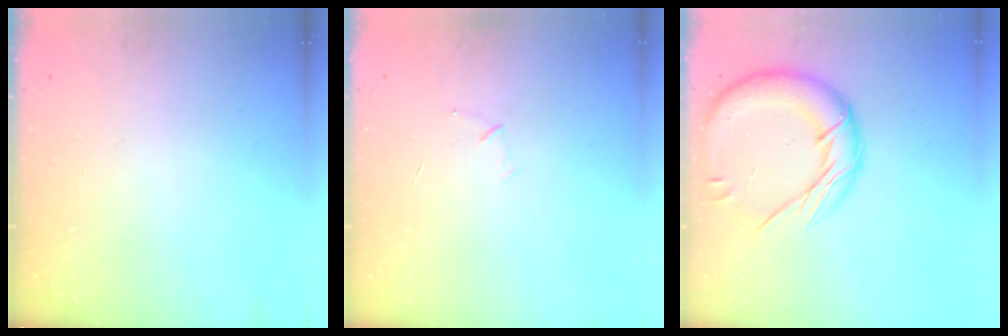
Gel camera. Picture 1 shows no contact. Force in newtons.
{"total": 3.7, "press": 3.6, "slide": 0.9}
{"total": 17.9, "press": 17.8, "slide": 1.8}